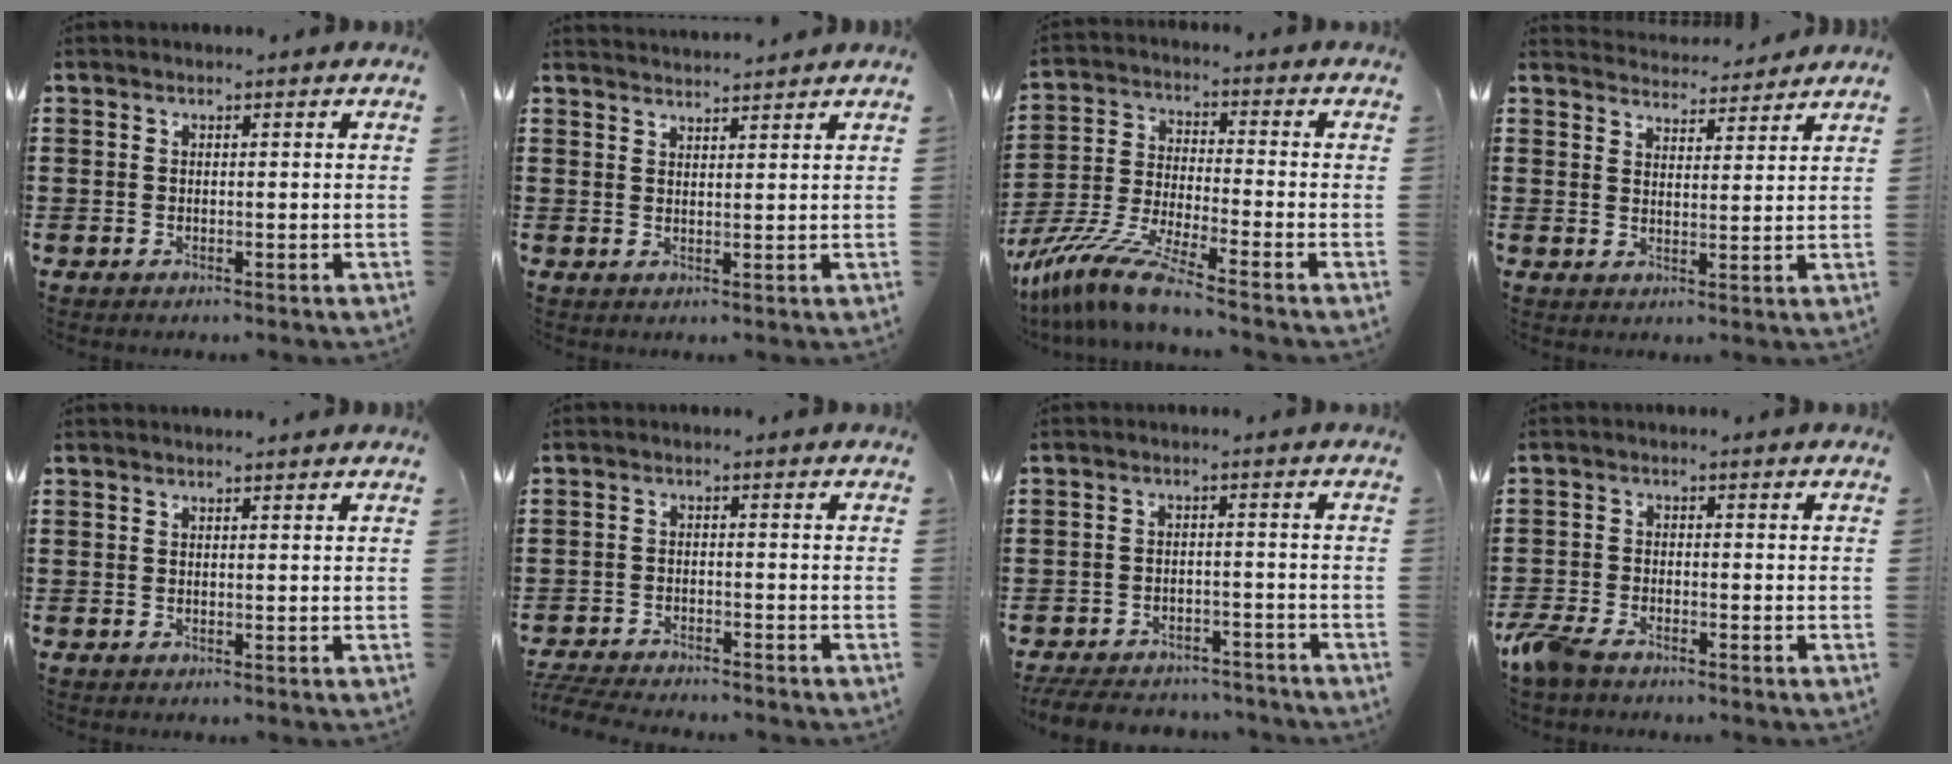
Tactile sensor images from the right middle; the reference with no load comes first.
{"total": 2.3, "force": [2.3, -0.1, 0.0], "torque": [-0.007, 0.000, 0.043]}
{"total": 9.8, "force": [-8.4, 0.1, 5.1], "torque": [-0.121, -0.009, -0.171]}
{"total": 3.7, "force": [3.6, 0.4, -0.4], "torque": [0.004, -0.023, 0.064]}
{"total": 0.6, "force": [0.6, 0.0, 0.1], "torque": [0.004, -0.004, 0.009]}
{"total": 4.1, "force": [-4.1, 0.1, 0.6], "torque": [-0.031, -0.004, -0.086]}
{"total": 4.7, "force": [-4.6, 0.6, 0.5], "torque": [-0.020, 0.007, -0.094]}
{"total": 3.9, "force": [-3.3, 1.1, 1.9], "torque": [-0.067, -0.010, -0.074]}